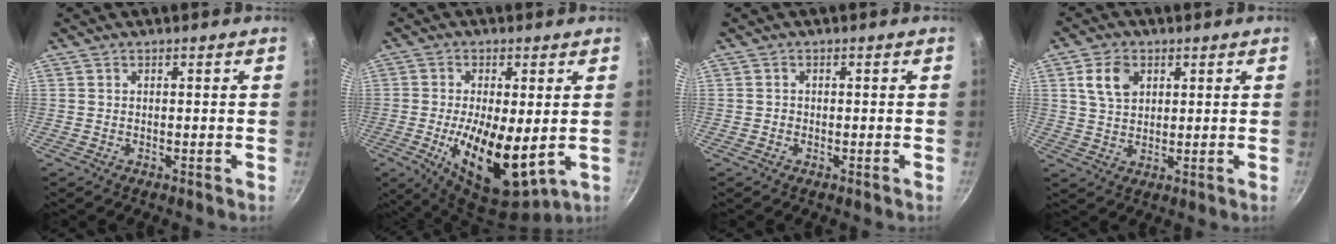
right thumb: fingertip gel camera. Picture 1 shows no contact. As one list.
[{"total": 14.3, "force": [-1.6, 6.1, 12.8], "torque": [-0.215, -0.010, -0.017]}, {"total": 0.6, "force": [-0.2, 0.5, 0.1], "torque": [0.001, 0.002, -0.006]}, {"total": 6.7, "force": [2.5, 4.6, 4.2], "torque": [-0.065, -0.003, 0.046]}]